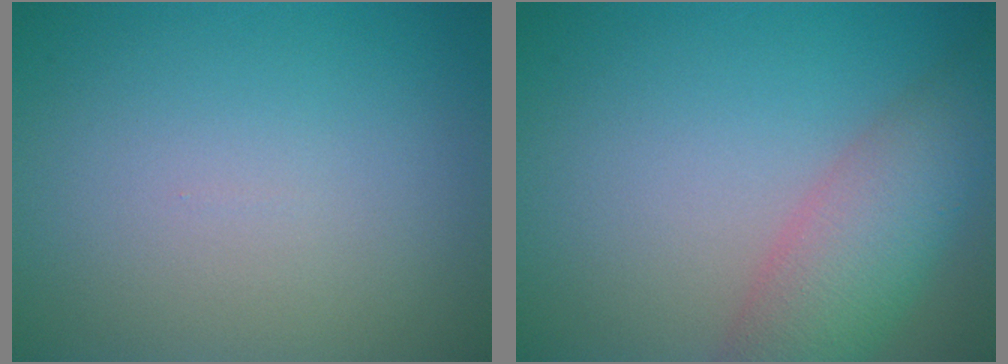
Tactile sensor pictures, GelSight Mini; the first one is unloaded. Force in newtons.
{"total": 5.7, "press": 5.7, "slide": 0.3}